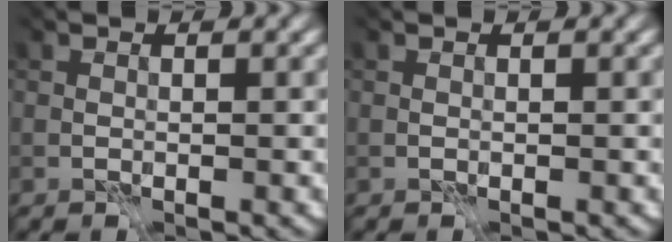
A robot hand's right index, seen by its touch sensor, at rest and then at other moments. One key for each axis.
{"total": 0.0}